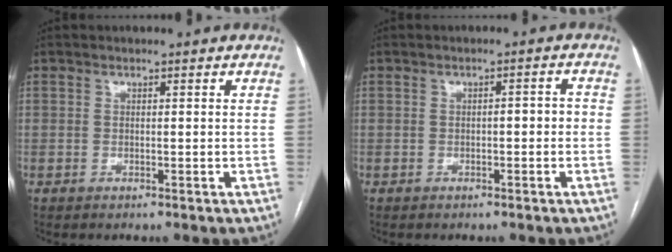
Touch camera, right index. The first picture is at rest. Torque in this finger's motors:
{"motor_torque": [0.43, -0.03, 0.05, 0.03]}